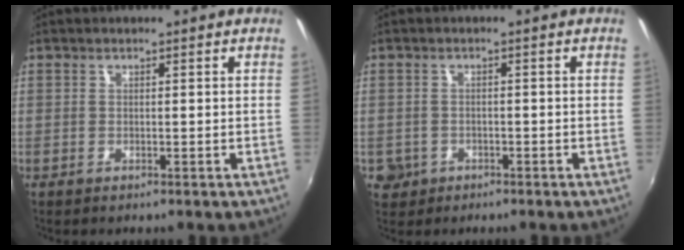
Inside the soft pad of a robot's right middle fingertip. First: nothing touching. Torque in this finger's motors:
{"motor_torque": [0.39, -0.40, 0.11, 0.06]}